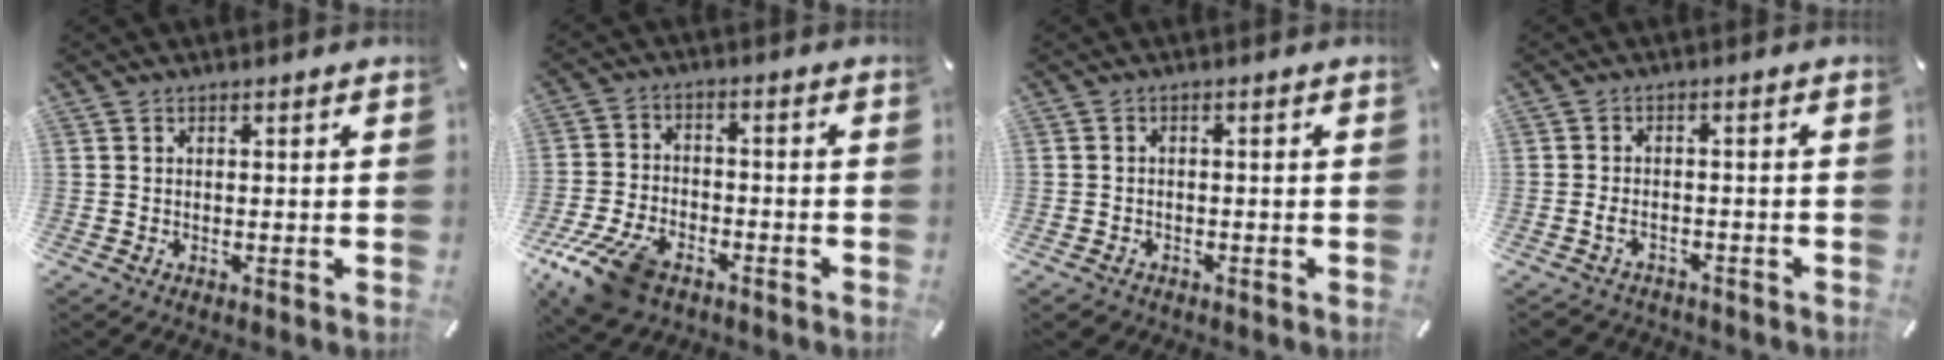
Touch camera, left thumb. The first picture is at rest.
{"total": 12.2, "force": [-7.6, 6.8, 6.7], "torque": [-0.141, 0.036, -0.140]}
{"total": 1.8, "force": [-1.3, 1.2, 0.3], "torque": [-0.015, 0.006, -0.032]}
{"total": 3.3, "force": [-2.0, 2.2, 1.5], "torque": [-0.034, 0.008, -0.040]}